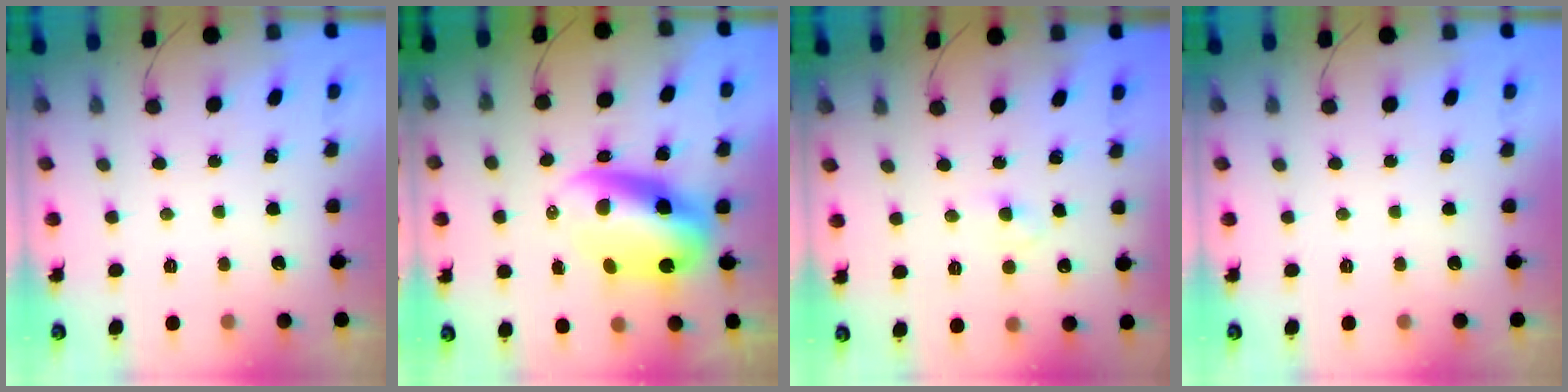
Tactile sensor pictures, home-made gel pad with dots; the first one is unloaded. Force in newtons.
{"total": 10.7, "press": 10.6, "slide": 1.5}
{"total": 2.5, "press": 2.3, "slide": 1.0}
{"total": 0.0}